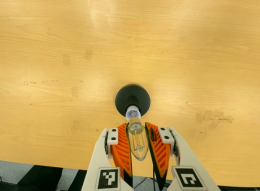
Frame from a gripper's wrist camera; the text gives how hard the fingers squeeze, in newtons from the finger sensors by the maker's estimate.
{"total": 22.6, "left": 24.2, "right": 21.0}